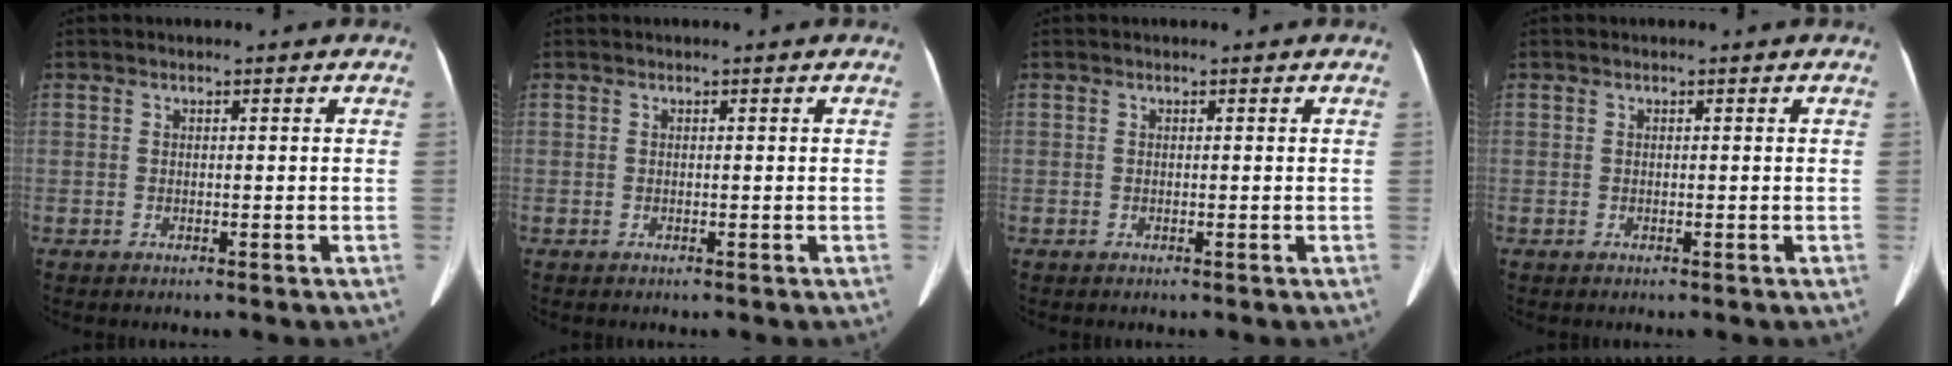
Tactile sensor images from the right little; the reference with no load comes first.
{"total": 0.0}
{"total": 0.0}
{"total": 0.0}